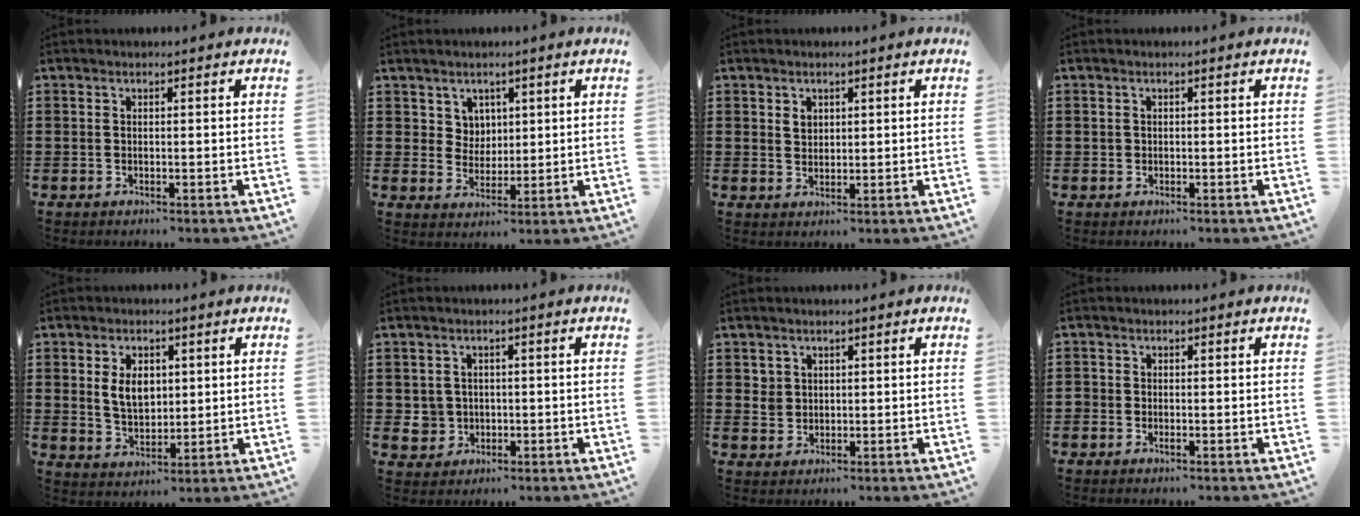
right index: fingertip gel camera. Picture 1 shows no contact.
{"total": 3.9, "force": [2.1, 3.2, 0.5], "torque": [-0.027, 0.012, 0.040]}
{"total": 1.8, "force": [1.0, 1.4, 0.5], "torque": [-0.014, 0.005, 0.019]}
{"total": 0.6, "force": [0.2, 0.5, 0.0], "torque": [0.000, 0.005, 0.003]}
{"total": 5.4, "force": [1.2, 3.6, 3.8], "torque": [-0.070, 0.007, 0.015]}
{"total": 3.1, "force": [-0.3, 3.1, 0.3], "torque": [-0.021, 0.008, -0.008]}
{"total": 2.3, "force": [1.1, 2.0, 0.2], "torque": [-0.011, 0.011, 0.020]}
{"total": 1.0, "force": [-0.4, 0.8, 0.4], "torque": [-0.008, 0.000, -0.009]}